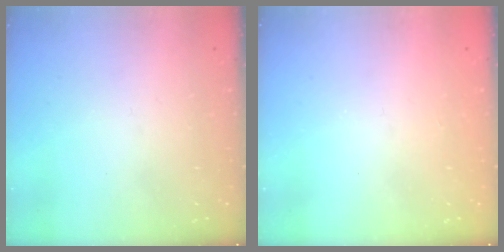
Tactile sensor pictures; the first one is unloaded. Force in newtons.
{"total": 1.4, "press": 1.2, "slide": 0.7}